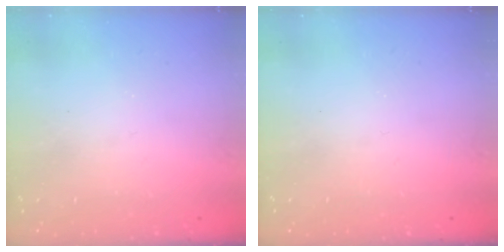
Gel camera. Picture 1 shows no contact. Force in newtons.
{"total": 0.0}